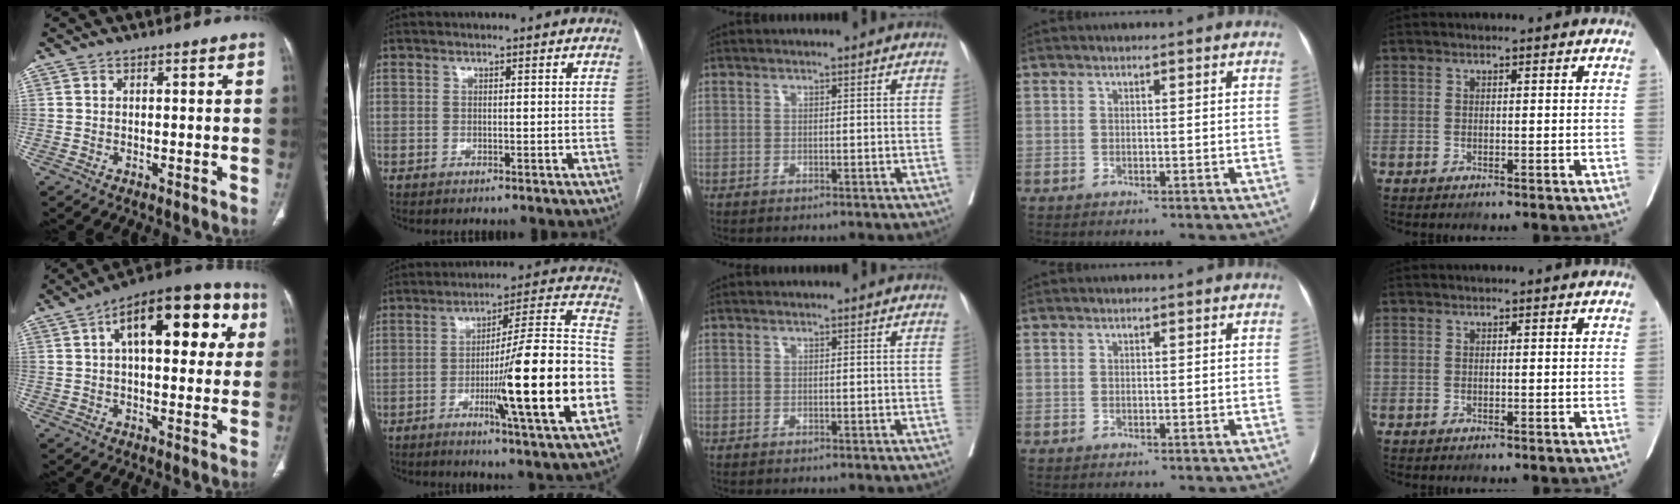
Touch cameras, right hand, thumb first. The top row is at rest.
{"thumb": {"total": 21.8, "force": [6.8, 10.2, 18.1], "torque": [-0.226, 0.028, 0.091]}, "index": {"total": 21.4, "force": [-5.8, -0.1, 20.6], "torque": [-0.283, -0.004, -0.089]}}